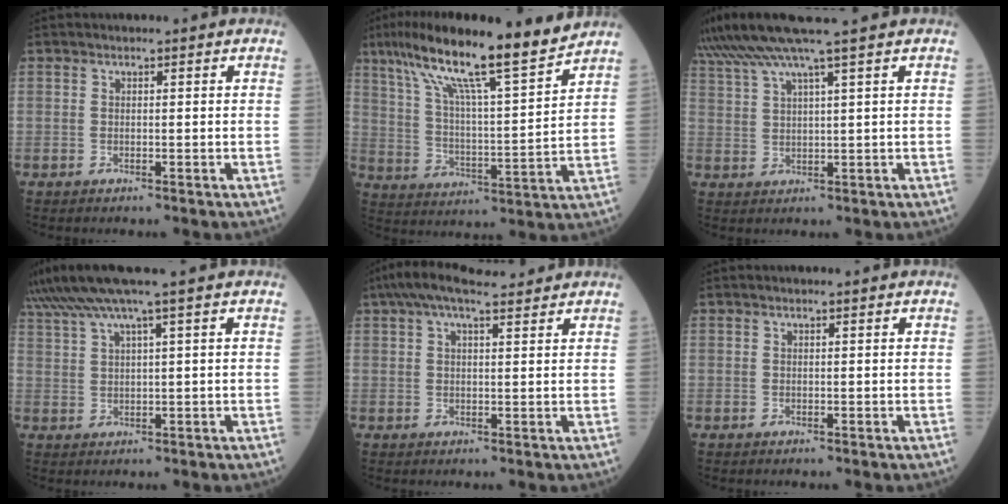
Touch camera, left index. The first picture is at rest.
{"total": 15.1, "force": [12.0, 0.1, 9.2], "torque": [-0.163, 0.010, 0.200]}
{"total": 9.7, "force": [7.9, -1.9, 5.3], "torque": [-0.098, 0.020, 0.143]}
{"total": 7.6, "force": [5.8, -1.9, 4.6], "torque": [-0.087, 0.024, 0.106]}
{"total": 8.8, "force": [7.2, 1.5, 4.7], "torque": [-0.086, 0.042, 0.115]}
{"total": 0.6, "force": [0.4, -0.1, 0.4], "torque": [-0.011, 0.001, 0.008]}